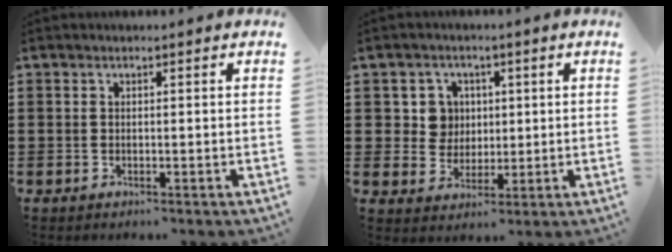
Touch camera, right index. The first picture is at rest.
{"total": 5.3, "force": [1.2, 4.9, 1.5], "torque": [-0.053, 0.018, 0.022]}